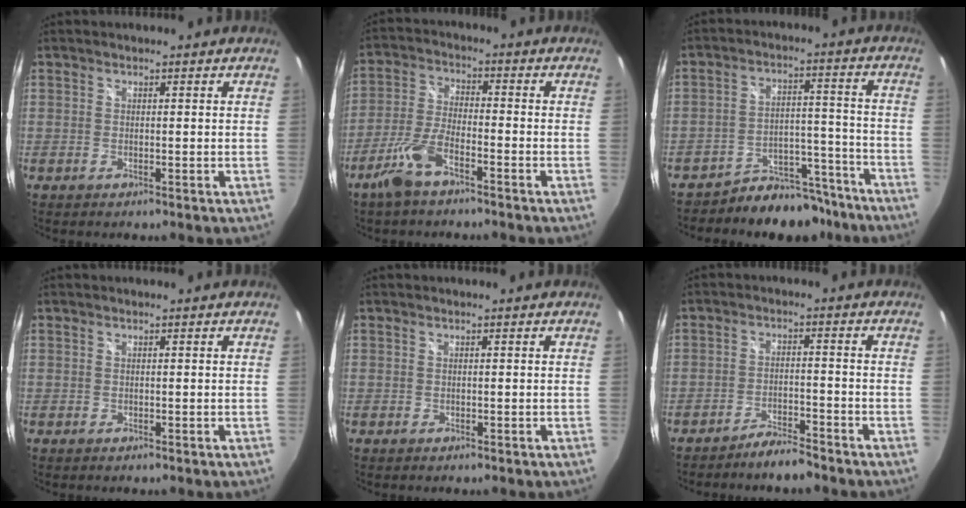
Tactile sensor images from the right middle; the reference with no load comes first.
{"total": 7.8, "force": [-5.3, 2.2, 5.3], "torque": [-0.122, -0.001, -0.105]}
{"total": 11.6, "force": [-10.4, 4.7, 2.2], "torque": [-0.027, 0.041, -0.140]}
{"total": 0.0}
{"total": 0.0}
{"total": 4.6, "force": [-4.3, 0.4, 1.6], "torque": [-0.050, 0.003, -0.071]}